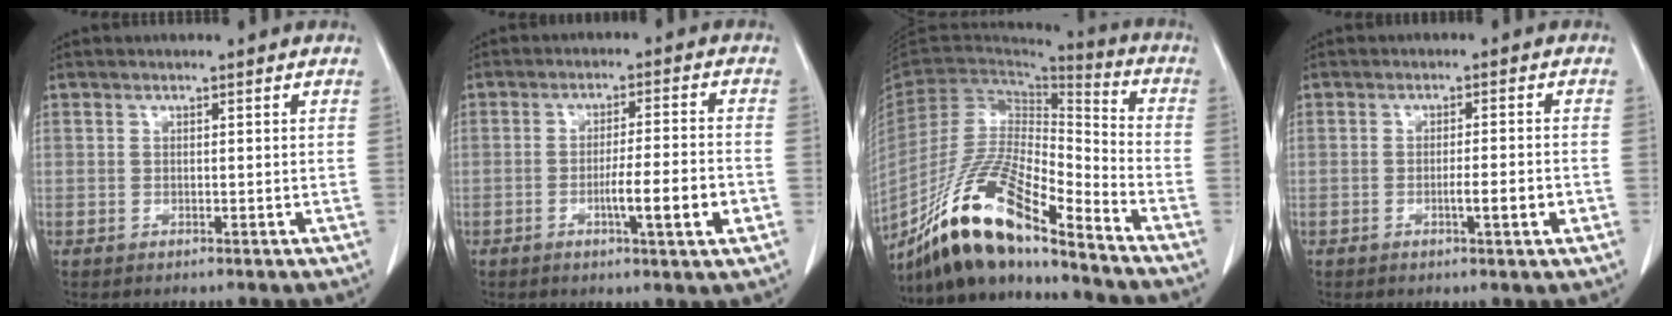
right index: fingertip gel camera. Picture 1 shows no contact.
{"total": 7.5, "force": [-2.4, 0.0, 7.1], "torque": [-0.110, -0.004, -0.037]}
{"total": 19.1, "force": [-14.6, 2.9, 11.9], "torque": [-0.239, -0.016, -0.273]}
{"total": 3.4, "force": [-1.1, 0.1, 3.2], "torque": [-0.051, -0.001, -0.015]}